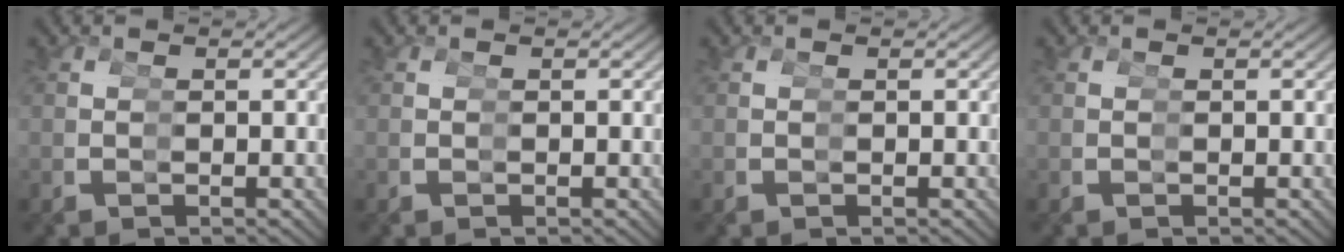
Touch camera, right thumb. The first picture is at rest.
{"total": 0.0}
{"total": 0.0}
{"total": 0.0}